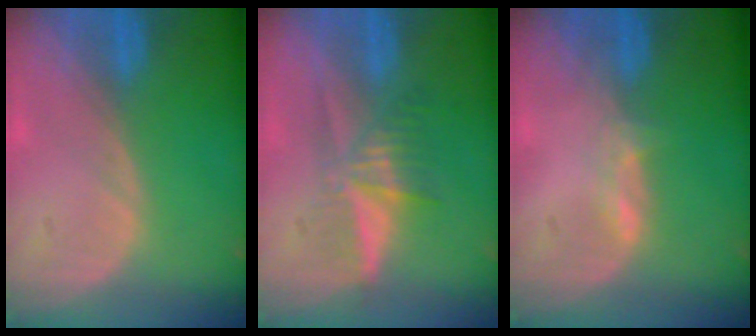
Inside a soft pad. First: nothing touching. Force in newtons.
{"total": 5.2, "press": 5.1, "slide": 1.0}
{"total": 1.6, "press": 1.5, "slide": 0.6}